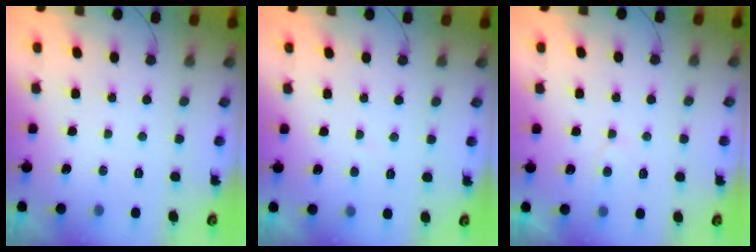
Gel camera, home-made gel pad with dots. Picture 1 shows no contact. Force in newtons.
{"total": 1.3, "press": 1.3, "slide": 0.1}
{"total": 4.7, "press": 4.7, "slide": 0.4}